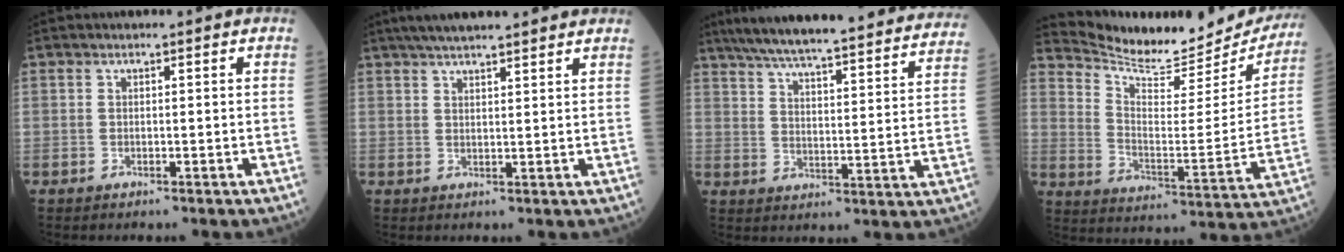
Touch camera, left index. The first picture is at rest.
{"total": 10.0, "force": [8.5, 1.1, 5.1], "torque": [-0.077, 0.033, 0.117]}
{"total": 34.1, "force": [30.6, 3.5, 14.8], "torque": [-0.237, -0.052, 0.380]}
{"total": 21.6, "force": [20.7, 3.9, 4.8], "torque": [-0.076, -0.068, 0.282]}